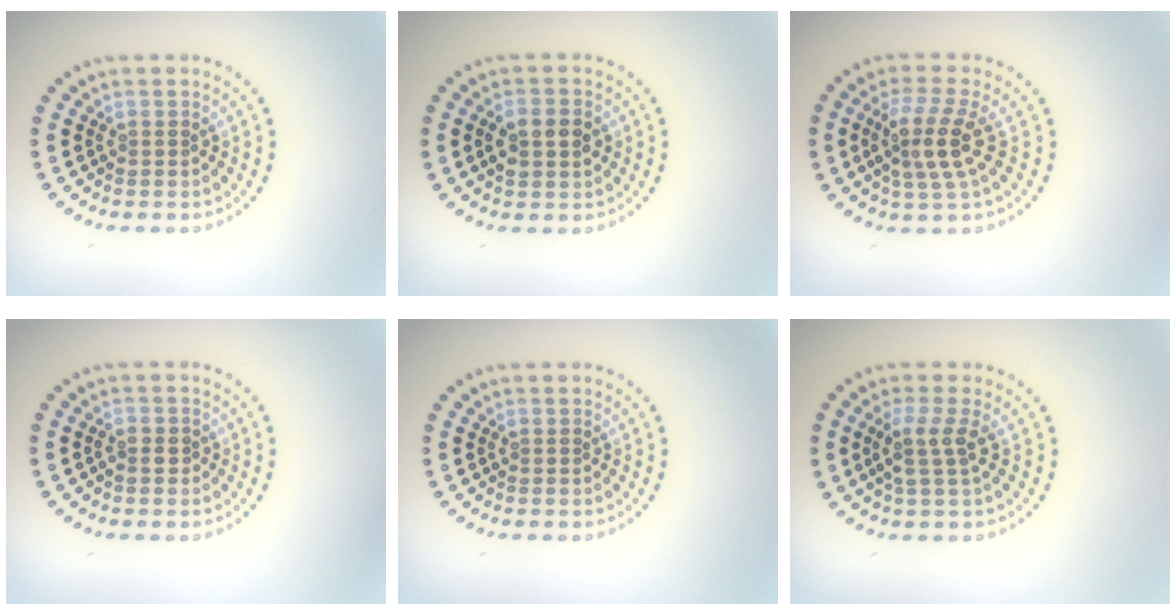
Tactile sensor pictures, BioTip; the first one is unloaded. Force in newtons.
{"total": 3.7, "press": 3.7, "slide": 0.1}
{"total": 3.8, "press": 3.3, "slide": 2.0}
{"total": 0.9, "press": 0.8, "slide": 0.4}
{"total": 0.0}
{"total": 2.6, "press": 2.0, "slide": 1.6}